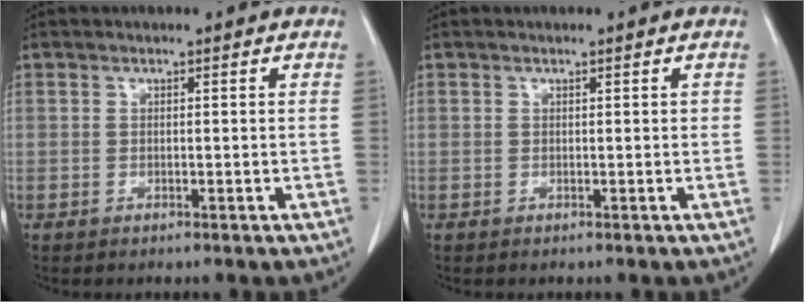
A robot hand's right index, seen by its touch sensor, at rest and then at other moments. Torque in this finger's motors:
{"motor_torque": [0.17, -0.13, 0.01, 0.01]}